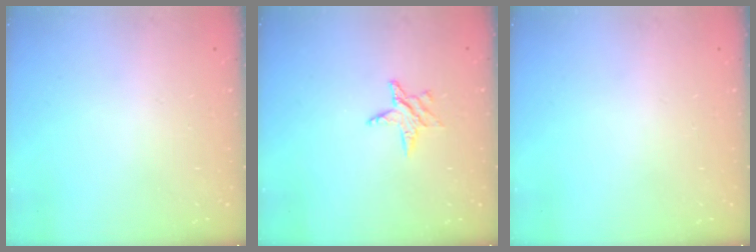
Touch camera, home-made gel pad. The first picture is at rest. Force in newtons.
{"total": 5.3, "press": 5.3, "slide": 0.6}
{"total": 0.0}